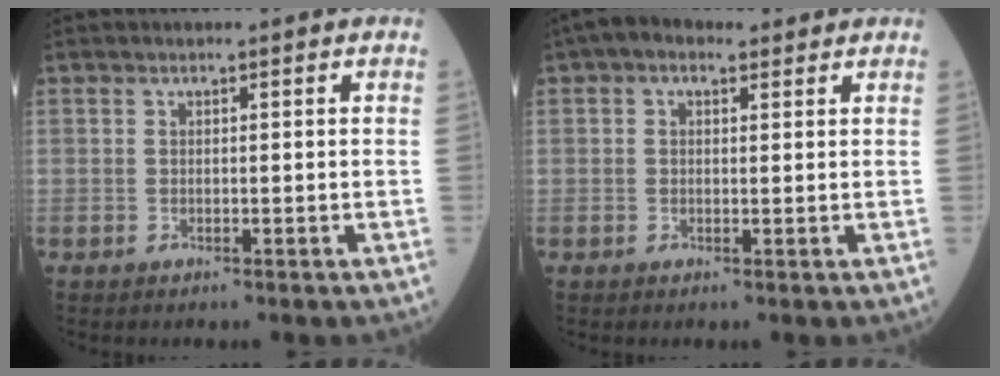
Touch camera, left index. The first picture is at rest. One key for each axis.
{"total": 3.9, "fx": 2.3, "fy": 2.2, "fz": 2.2, "tx": -0.045, "ty": 0.033, "tz": 0.038}